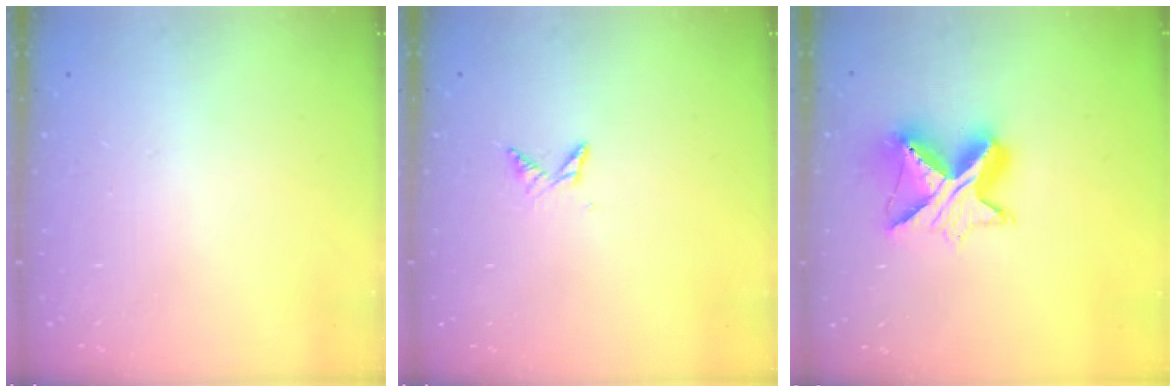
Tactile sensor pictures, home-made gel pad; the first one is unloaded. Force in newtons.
{"total": 5.3, "press": 5.2, "slide": 0.6}
{"total": 11.8, "press": 11.7, "slide": 1.1}